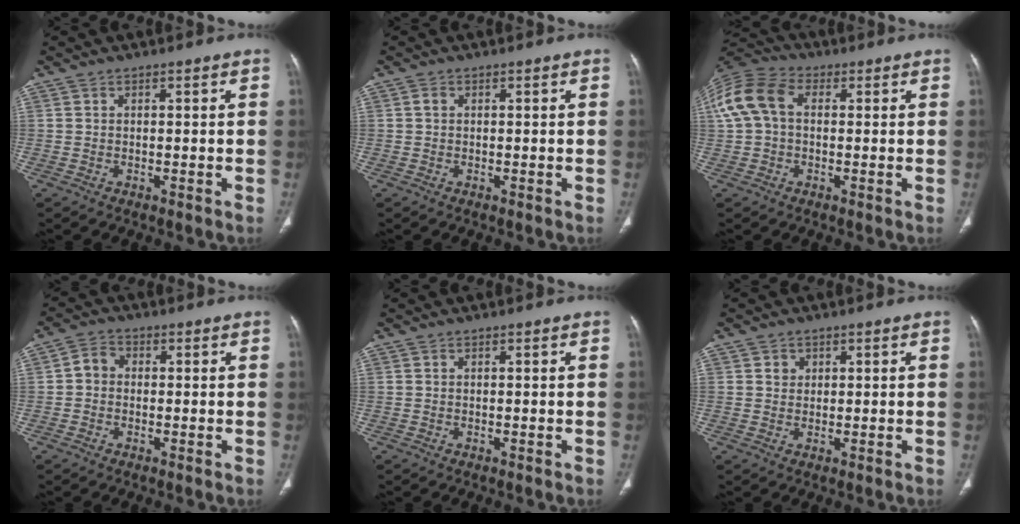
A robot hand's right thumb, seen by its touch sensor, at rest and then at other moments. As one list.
[{"total": 0.9, "force": [0.1, 0.8, 0.5], "torque": [-0.006, 0.002, 0.000]}, {"total": 11.3, "force": [1.6, 7.9, 7.9], "torque": [-0.170, 0.037, 0.023]}, {"total": 3.6, "force": [-0.2, 3.0, 1.9], "torque": [-0.023, 0.012, -0.013]}, {"total": 0.0}, {"total": 2.0, "force": [0.7, 1.8, 0.5], "torque": [0.004, -0.003, 0.010]}]